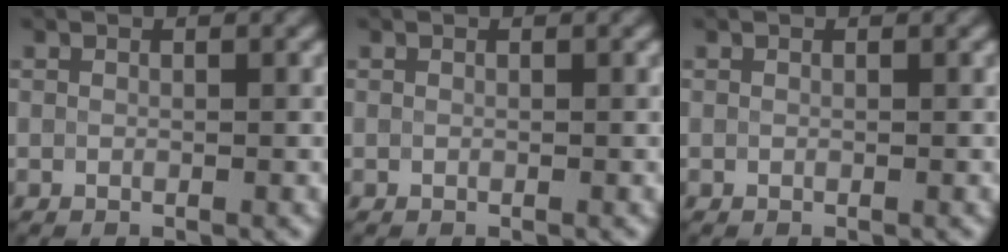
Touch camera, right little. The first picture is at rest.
{"total": 0.0}
{"total": 0.0}